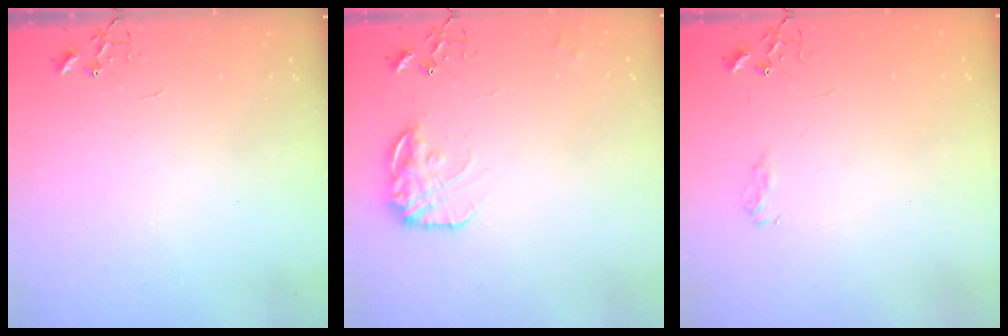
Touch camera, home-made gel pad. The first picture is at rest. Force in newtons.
{"total": 13.7, "press": 13.7, "slide": 0.9}
{"total": 7.1, "press": 7.1, "slide": 0.8}